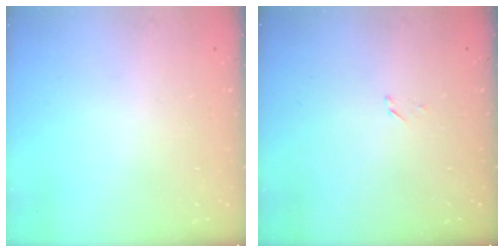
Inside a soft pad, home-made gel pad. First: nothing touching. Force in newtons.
{"total": 1.6, "press": 1.6, "slide": 0.2}